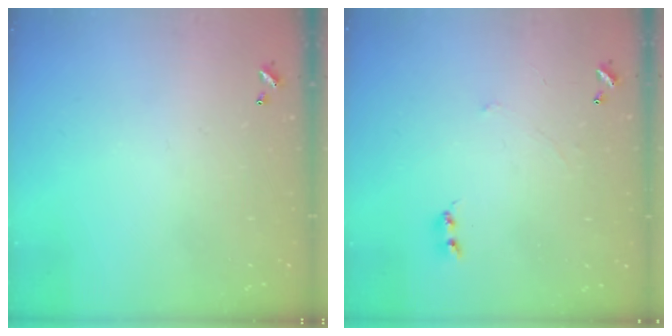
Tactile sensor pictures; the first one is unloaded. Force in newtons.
{"total": 0.9, "press": 0.8, "slide": 0.3}